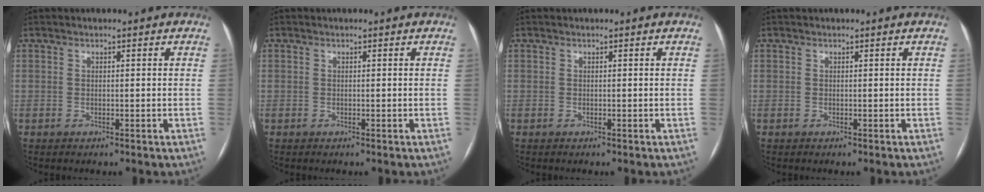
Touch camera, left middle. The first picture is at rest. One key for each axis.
{"total": 0.0}
{"total": 0.0}
{"total": 0.0}